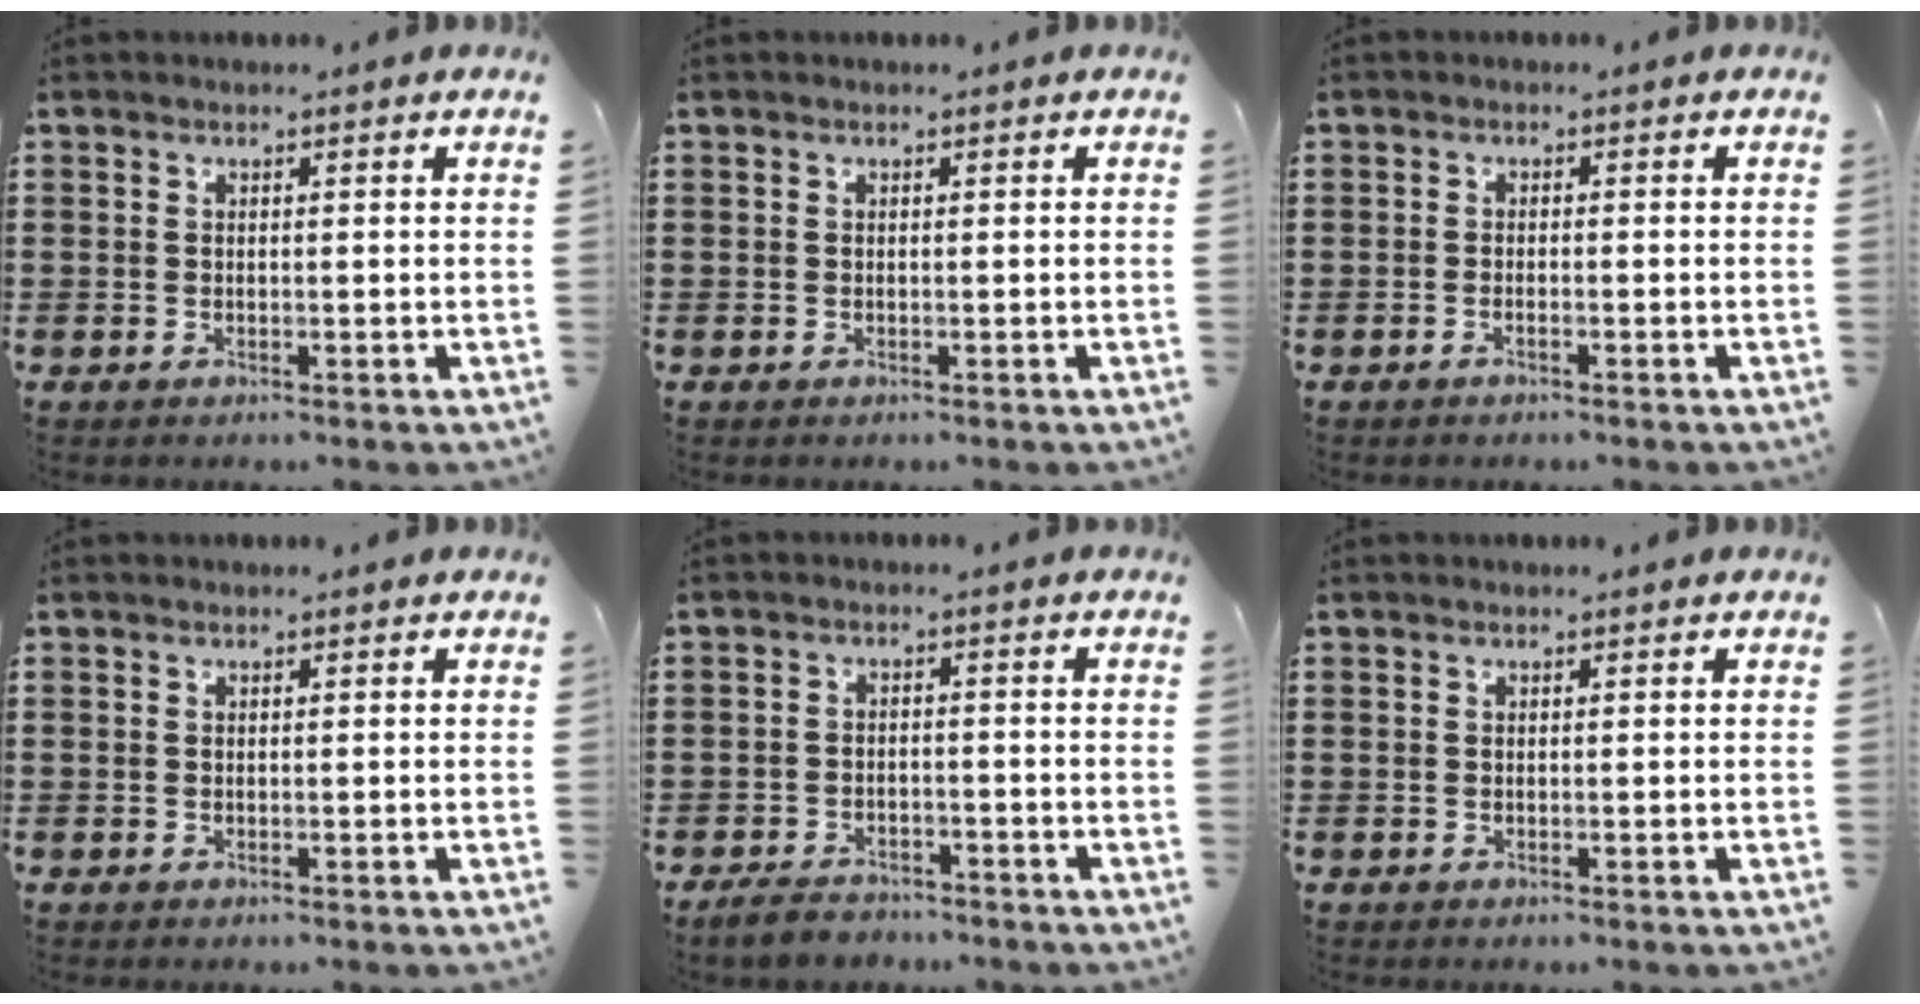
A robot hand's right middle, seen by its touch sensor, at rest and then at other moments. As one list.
[{"total": 0.0}, {"total": 0.9, "force": [-0.6, 0.1, 0.6], "torque": [-0.013, -0.004, -0.011]}, {"total": 0.0}, {"total": 3.2, "force": [-3.0, 0.9, 0.6], "torque": [-0.021, 0.005, -0.065]}, {"total": 0.0}]